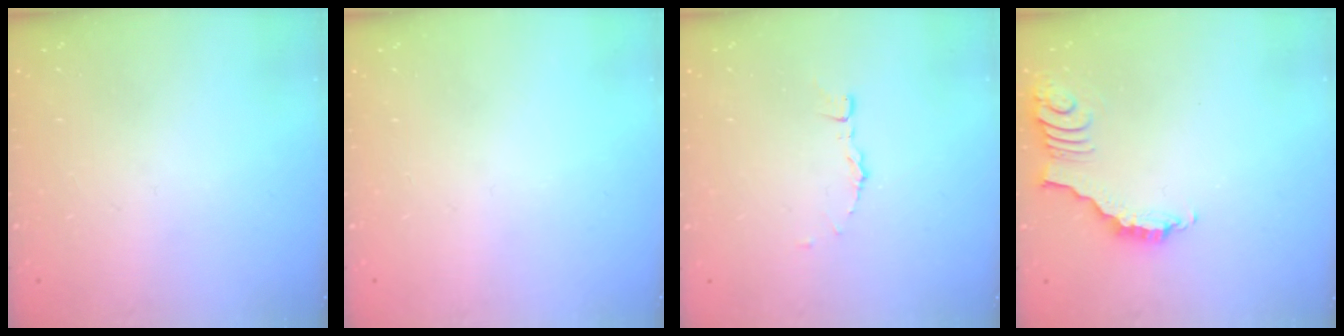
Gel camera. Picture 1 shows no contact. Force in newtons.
{"total": 0.0}
{"total": 4.7, "press": 4.7, "slide": 0.5}
{"total": 3.5, "press": 3.4, "slide": 0.7}